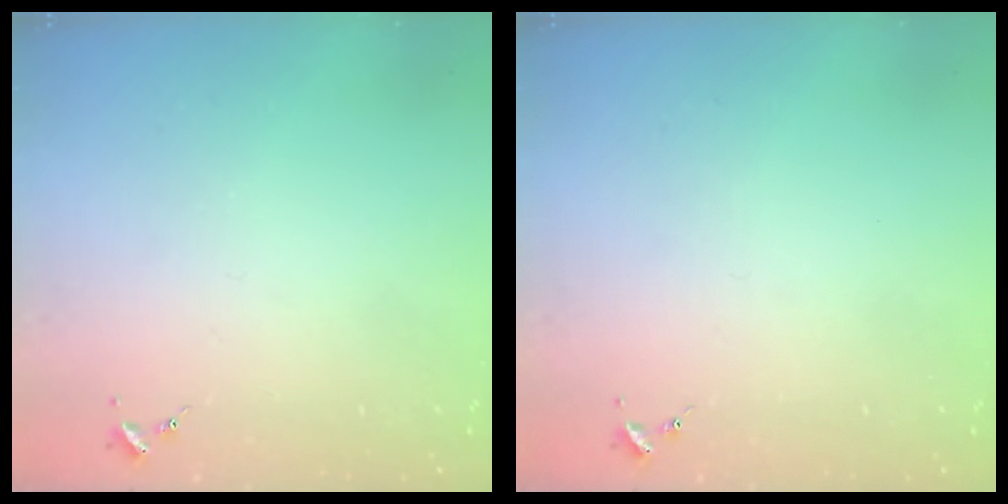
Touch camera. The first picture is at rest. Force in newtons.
{"total": 0.0}